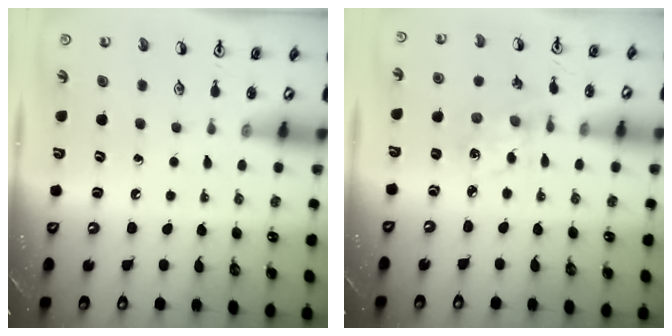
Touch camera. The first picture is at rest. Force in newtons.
{"total": 2.7, "press": 2.6, "slide": 0.8}